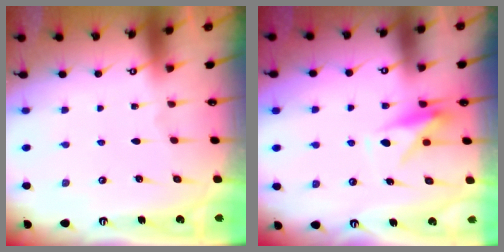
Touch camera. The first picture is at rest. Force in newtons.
{"total": 7.7, "press": 7.7, "slide": 0.4}